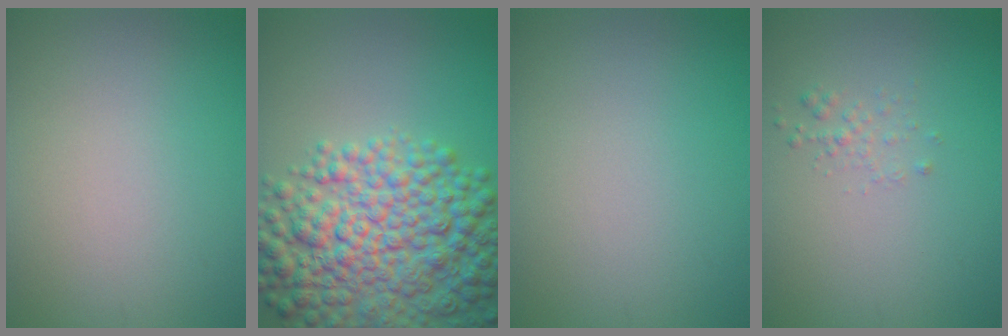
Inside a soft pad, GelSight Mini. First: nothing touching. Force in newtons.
{"total": 10.5, "press": 10.4, "slide": 0.3}
{"total": 0.0}
{"total": 1.0, "press": 1.0, "slide": 0.1}